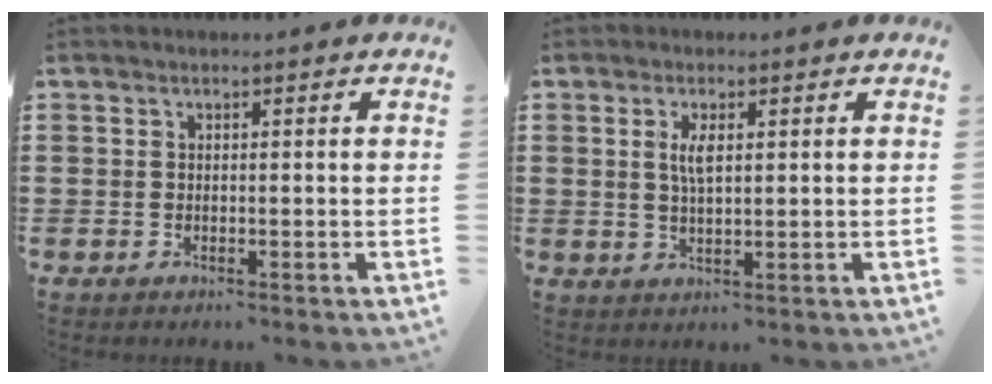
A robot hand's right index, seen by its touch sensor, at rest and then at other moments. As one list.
[{"total": 3.3, "force": [1.0, 1.0, 2.9], "torque": [-0.061, 0.006, 0.015]}]